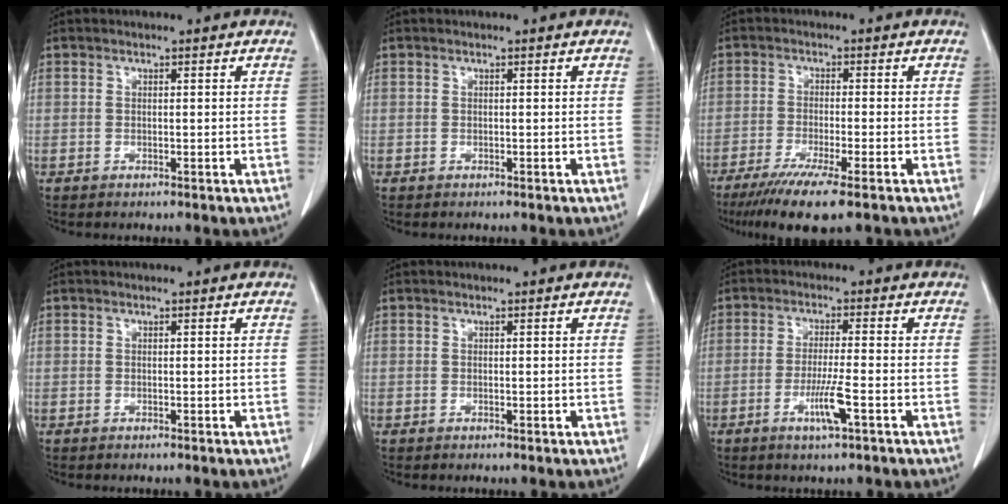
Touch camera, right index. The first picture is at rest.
{"total": 0.0}
{"total": 8.9, "force": [-6.1, 0.2, 6.5], "torque": [-0.108, -0.022, -0.094]}
{"total": 0.0}
{"total": 0.0}
{"total": 5.2, "force": [-2.2, -0.2, 4.7], "torque": [-0.090, -0.010, -0.042]}